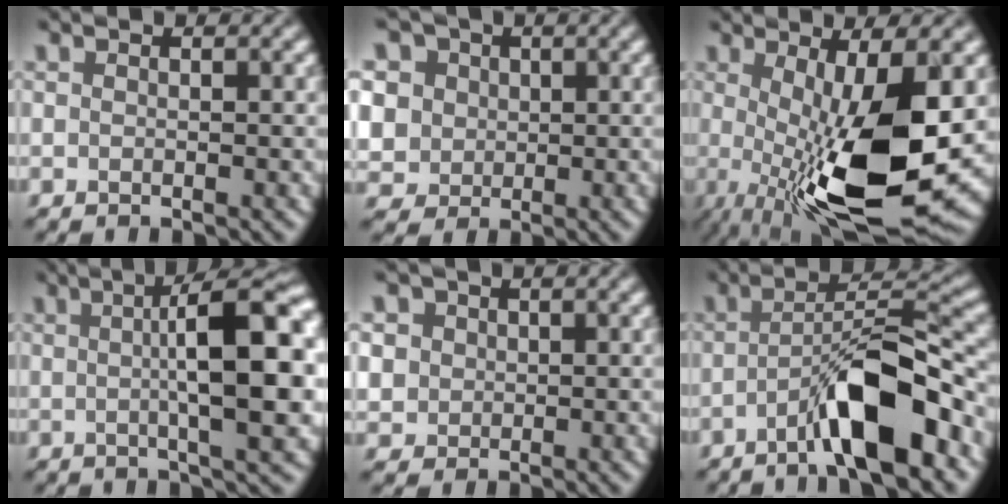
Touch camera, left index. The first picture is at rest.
{"total": 8.8, "force": [3.6, 7.1, 3.6], "torque": [-0.087, 0.020, 0.044]}
{"total": 13.3, "force": [-1.4, 4.2, 12.6], "torque": [-0.213, -0.028, -0.019]}
{"total": 10.8, "force": [1.1, 2.7, 10.4], "torque": [-0.130, 0.011, 0.013]}
{"total": 4.1, "force": [1.6, 3.5, 1.5], "torque": [-0.041, 0.014, 0.022]}
{"total": 8.0, "force": [-3.5, 1.7, 7.0], "torque": [-0.108, 0.019, -0.060]}